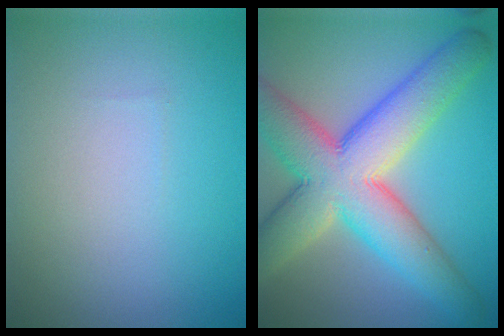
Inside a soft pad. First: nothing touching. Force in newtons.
{"total": 11.7, "press": 11.7, "slide": 0.6}